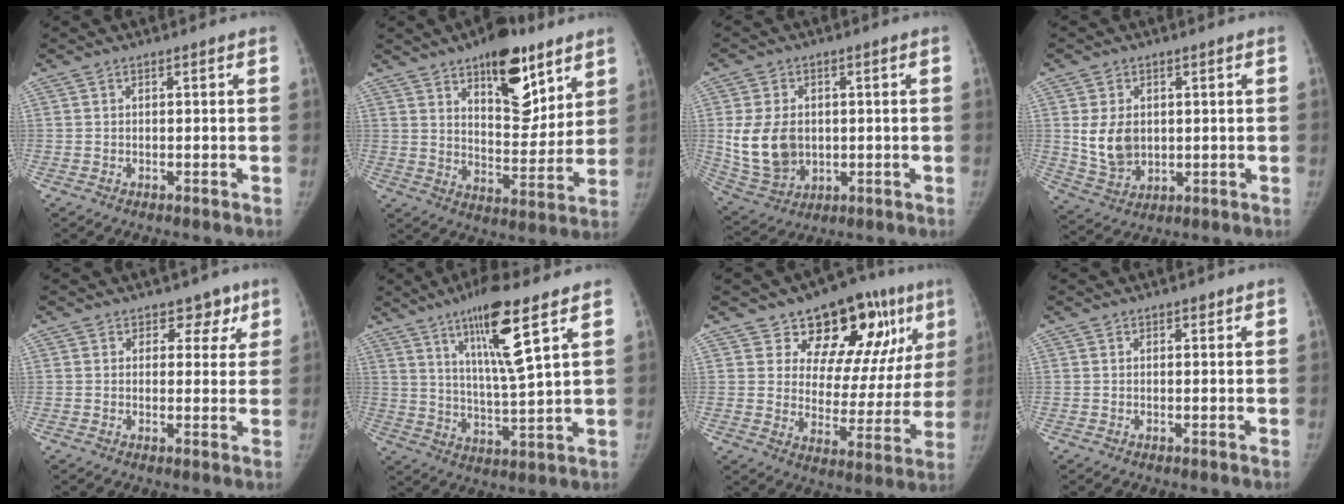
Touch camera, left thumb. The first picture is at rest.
{"total": 17.0, "force": [10.2, 7.8, 11.1], "torque": [-0.105, -0.062, 0.155]}
{"total": 11.5, "force": [0.5, 8.7, 7.5], "torque": [-0.121, -0.008, 0.029]}
{"total": 8.1, "force": [1.1, 6.1, 5.2], "torque": [-0.074, -0.012, 0.035]}
{"total": 4.3, "force": [2.7, 3.2, 1.1], "torque": [0.025, -0.010, 0.031]}
{"total": 13.5, "force": [7.3, 1.4, 11.2], "torque": [-0.198, -0.044, 0.130]}
{"total": 20.0, "force": [11.2, 10.7, 12.6], "torque": [-0.101, -0.037, 0.162]}
{"total": 0.7, "force": [0.5, 0.4, 0.3], "torque": [0.002, -0.003, 0.005]}